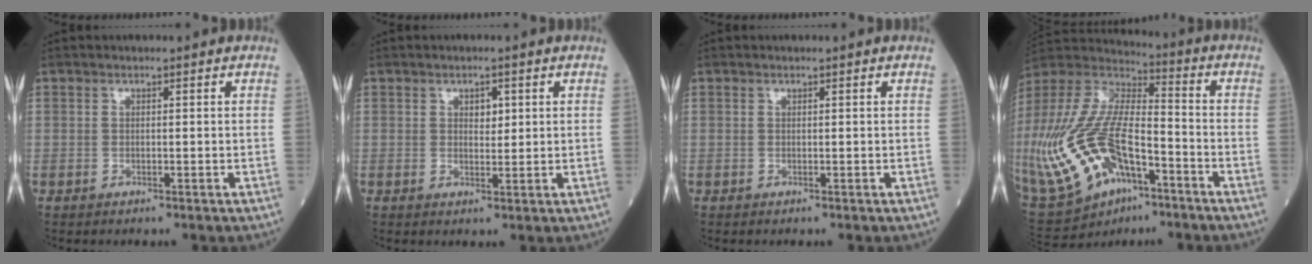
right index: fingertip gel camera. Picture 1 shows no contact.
{"total": 2.0, "force": [0.7, 1.2, 1.5], "torque": [-0.018, -0.001, 0.011]}
{"total": 0.0}
{"total": 28.2, "force": [-11.0, 13.7, 22.1], "torque": [-0.575, -0.029, -0.193]}